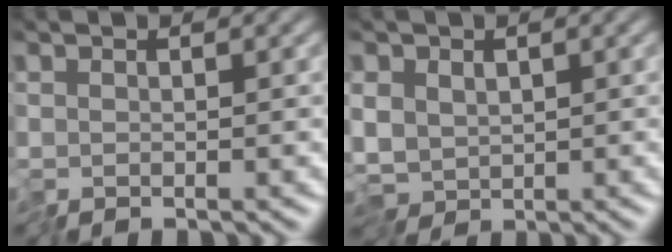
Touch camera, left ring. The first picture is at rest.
{"total": 4.1, "force": [-0.3, 3.3, 2.4], "torque": [-0.047, -0.008, -0.005]}